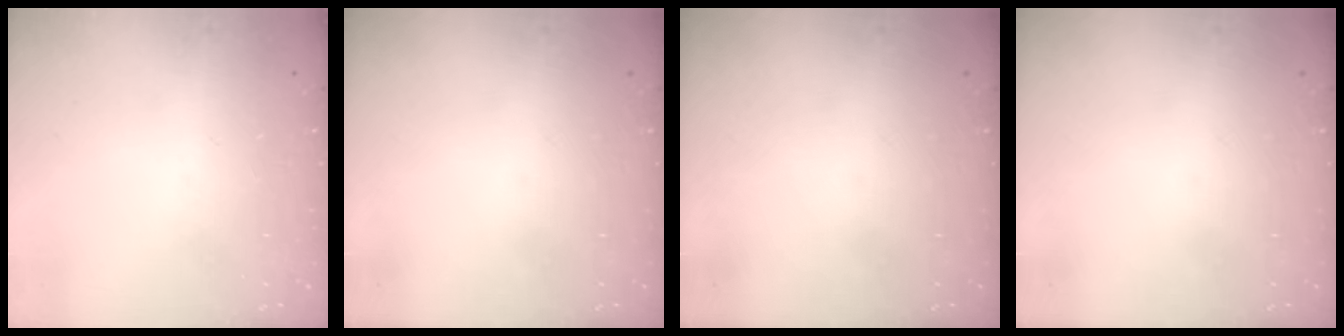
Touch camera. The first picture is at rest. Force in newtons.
{"total": 0.0}
{"total": 0.0}
{"total": 0.0}